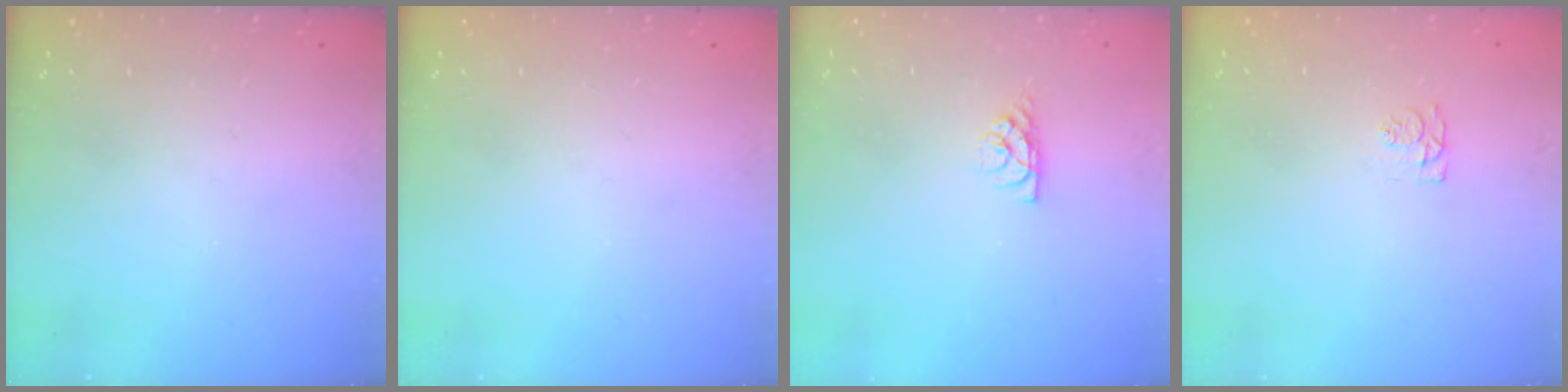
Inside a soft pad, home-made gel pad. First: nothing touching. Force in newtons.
{"total": 0.0}
{"total": 4.6, "press": 4.6, "slide": 0.5}
{"total": 4.9, "press": 4.9, "slide": 0.6}